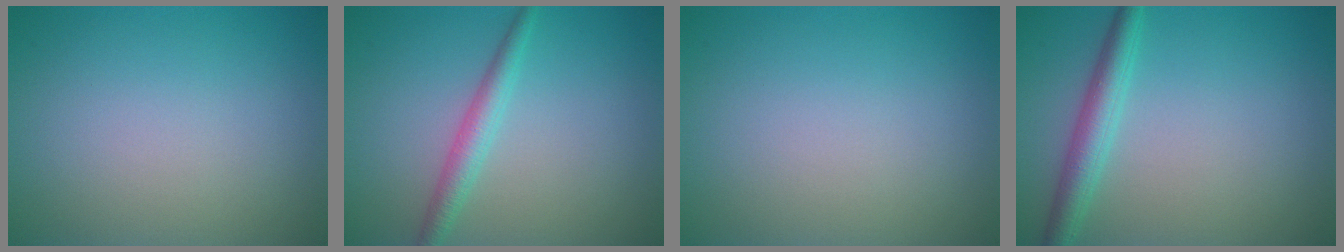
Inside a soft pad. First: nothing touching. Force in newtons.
{"total": 2.4, "press": 2.4, "slide": 0.1}
{"total": 0.0}
{"total": 3.0, "press": 3.0, "slide": 0.1}